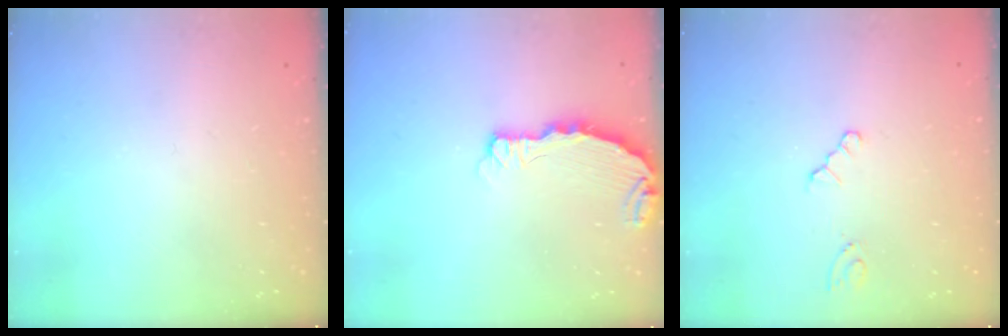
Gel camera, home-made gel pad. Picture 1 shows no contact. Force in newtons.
{"total": 4.6, "press": 4.6, "slide": 0.5}
{"total": 1.3, "press": 1.2, "slide": 0.2}